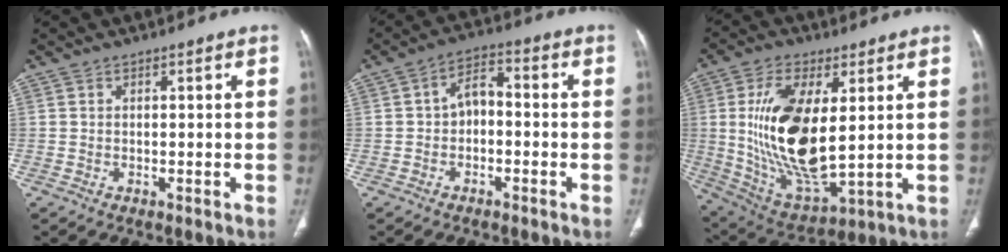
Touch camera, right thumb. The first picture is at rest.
{"total": 5.3, "force": [-0.8, 3.6, 3.8], "torque": [-0.050, 0.028, -0.025]}
{"total": 20.2, "force": [4.2, 9.9, 17.1], "torque": [-0.311, -0.029, 0.095]}